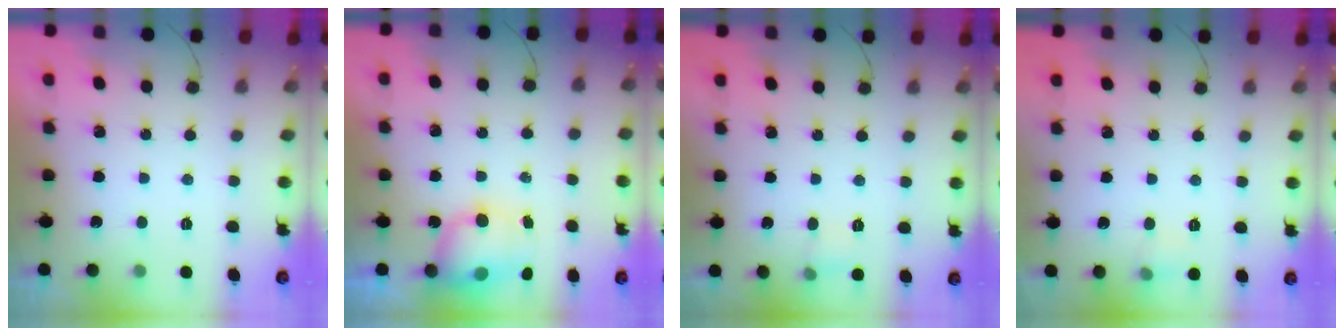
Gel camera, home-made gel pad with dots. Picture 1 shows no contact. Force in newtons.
{"total": 8.5, "press": 8.4, "slide": 1.2}
{"total": 5.1, "press": 4.8, "slide": 1.6}
{"total": 5.1, "press": 4.9, "slide": 1.4}